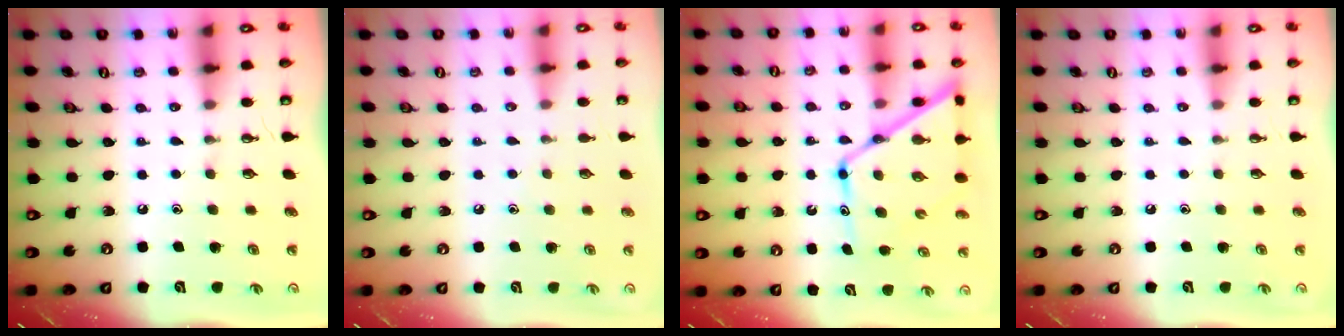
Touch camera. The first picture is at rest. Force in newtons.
{"total": 2.7, "press": 2.6, "slide": 0.3}
{"total": 15.6, "press": 15.5, "slide": 1.2}
{"total": 0.0}